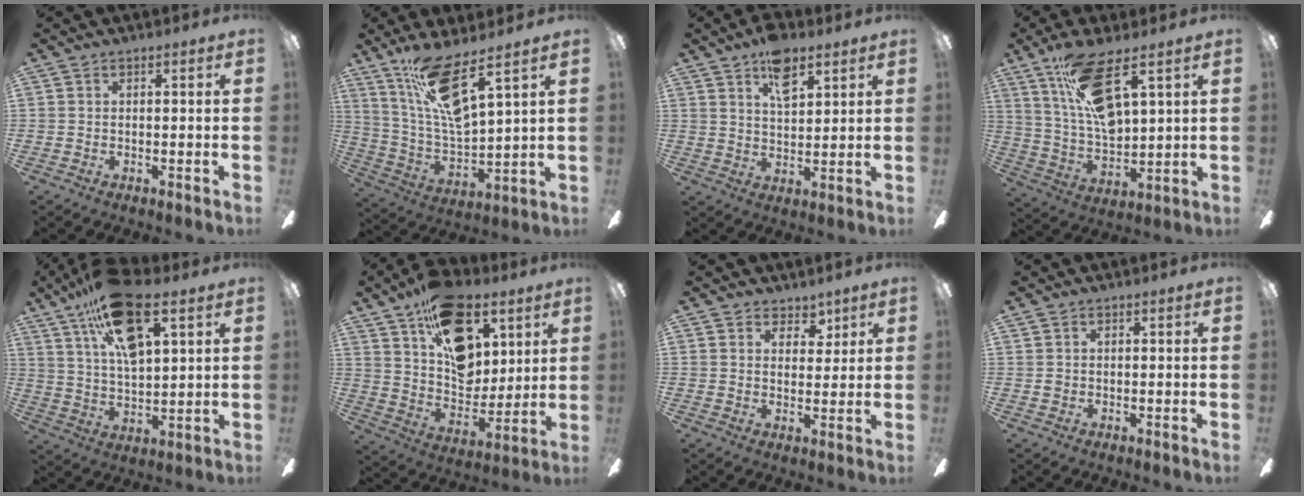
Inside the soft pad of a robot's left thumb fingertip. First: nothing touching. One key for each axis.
{"total": 15.3, "fx": 10.2, "fy": 3.4, "fz": 10.8, "tx": -0.222, "ty": -0.051, "tz": 0.174}
{"total": 8.9, "fx": 5.6, "fy": 4.3, "fz": 5.5, "tx": -0.080, "ty": -0.017, "tz": 0.096}
{"total": 15.7, "fx": 9.0, "fy": 5.4, "fz": 11.6, "tx": -0.228, "ty": -0.027, "tz": 0.158}
{"total": 17.9, "fx": 10.3, "fy": 7.0, "fz": 12.9, "tx": -0.220, "ty": -0.036, "tz": 0.175}
{"total": 23.0, "fx": 11.4, "fy": 14.7, "fz": 13.6, "tx": -0.203, "ty": -0.046, "tz": 0.208}
{"total": 4.9, "fx": 3.3, "fy": 3.6, "fz": 0.7, "tx": 0.002, "ty": -0.016, "tz": 0.056}
{"total": 0.8, "fx": 0.1, "fy": 0.7, "fz": 0.1, "tx": -0.002, "ty": 0.006, "tz": 0.000}